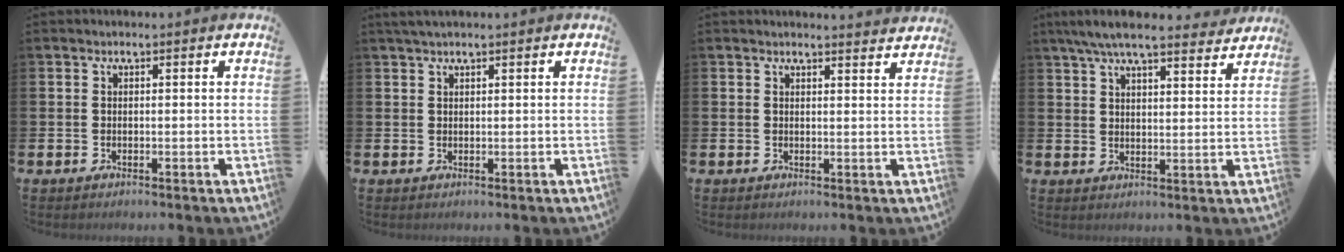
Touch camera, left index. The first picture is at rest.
{"total": 1.5, "force": [1.2, 0.1, 0.8], "torque": [-0.016, 0.003, 0.022]}
{"total": 1.9, "force": [1.9, 0.0, -0.1], "torque": [0.010, -0.017, 0.033]}
{"total": 7.2, "force": [6.6, 1.1, 2.6], "torque": [-0.063, -0.029, 0.117]}